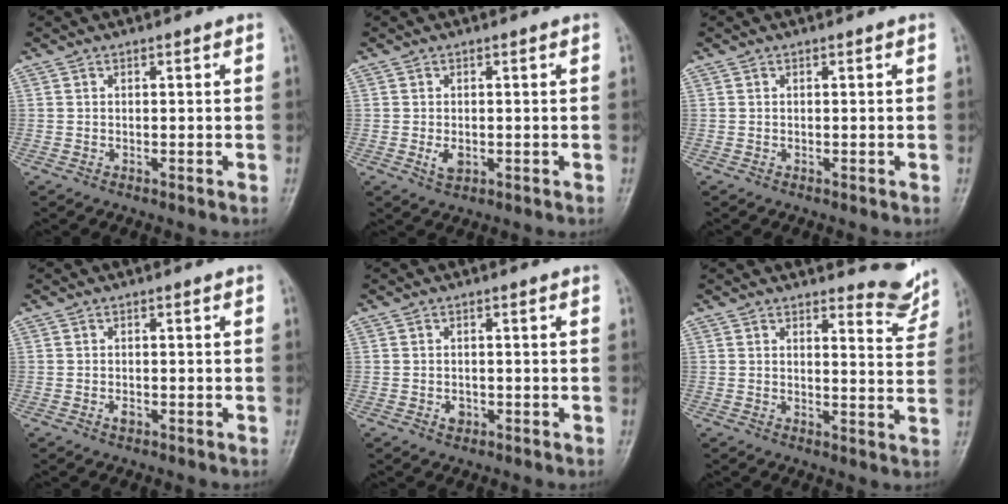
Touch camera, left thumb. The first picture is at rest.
{"total": 2.6, "force": [-0.5, 1.6, 2.0], "torque": [-0.031, -0.005, -0.003]}
{"total": 0.0}
{"total": 1.1, "force": [-0.7, 0.6, 0.6], "torque": [-0.008, 0.001, -0.009]}
{"total": 1.5, "force": [-0.8, 1.2, 0.6], "torque": [-0.002, 0.002, -0.008]}
{"total": 5.9, "force": [5.7, 1.6, 0.9], "torque": [0.011, -0.057, 0.061]}